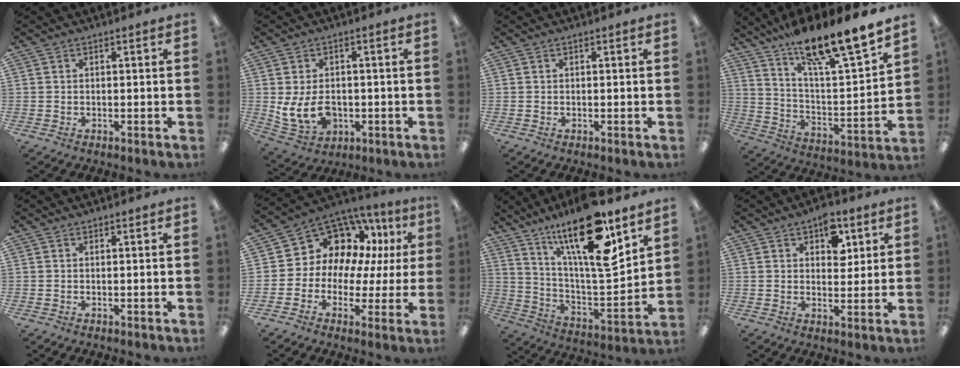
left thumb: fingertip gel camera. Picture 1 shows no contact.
{"total": 9.3, "force": [-1.4, 6.9, 6.1], "torque": [-0.119, 0.007, -0.021]}
{"total": 0.0}
{"total": 18.6, "force": [15.8, 1.9, 9.6], "torque": [-0.165, -0.114, 0.258]}
{"total": 0.0}
{"total": 12.6, "force": [6.5, 9.4, 5.5], "torque": [-0.110, -0.039, 0.129]}
{"total": 20.6, "force": [14.5, 4.8, 13.8], "torque": [-0.245, -0.096, 0.237]}
{"total": 7.8, "force": [4.1, 4.6, 4.7], "torque": [-0.048, -0.013, 0.066]}